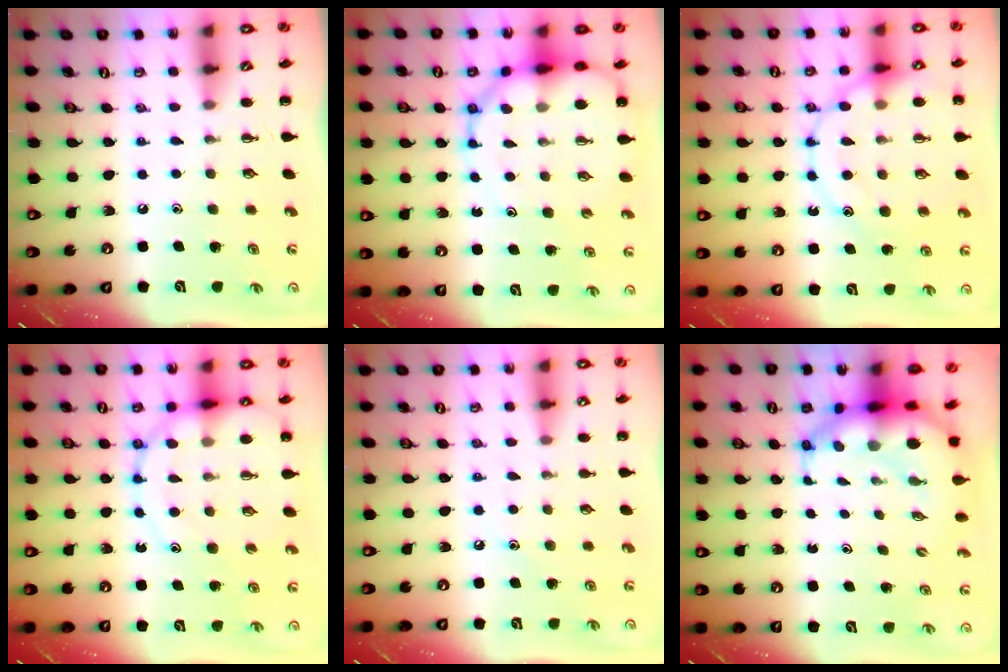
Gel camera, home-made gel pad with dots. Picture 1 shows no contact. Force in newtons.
{"total": 14.1, "press": 13.5, "slide": 4.1}
{"total": 17.0, "press": 16.9, "slide": 1.9}
{"total": 15.0, "press": 14.7, "slide": 2.6}
{"total": 7.8, "press": 7.5, "slide": 2.1}
{"total": 8.0, "press": 7.7, "slide": 2.3}